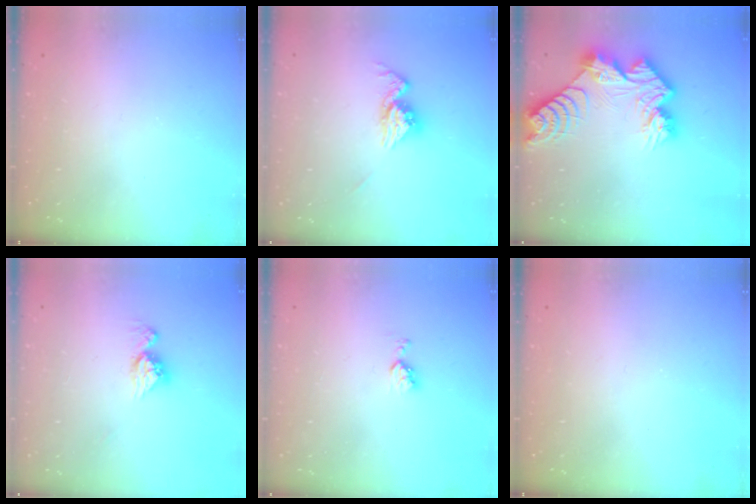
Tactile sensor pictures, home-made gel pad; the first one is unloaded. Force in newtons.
{"total": 12.4, "press": 12.3, "slide": 1.0}
{"total": 13.4, "press": 13.4, "slide": 1.1}
{"total": 9.4, "press": 9.4, "slide": 0.8}
{"total": 4.4, "press": 4.3, "slide": 0.7}
{"total": 0.0}